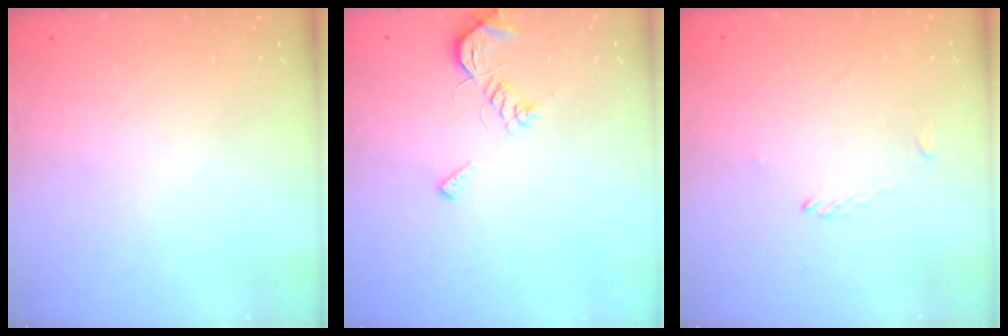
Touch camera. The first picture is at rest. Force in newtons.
{"total": 8.0, "press": 8.0, "slide": 0.3}
{"total": 1.2, "press": 1.2, "slide": 0.3}